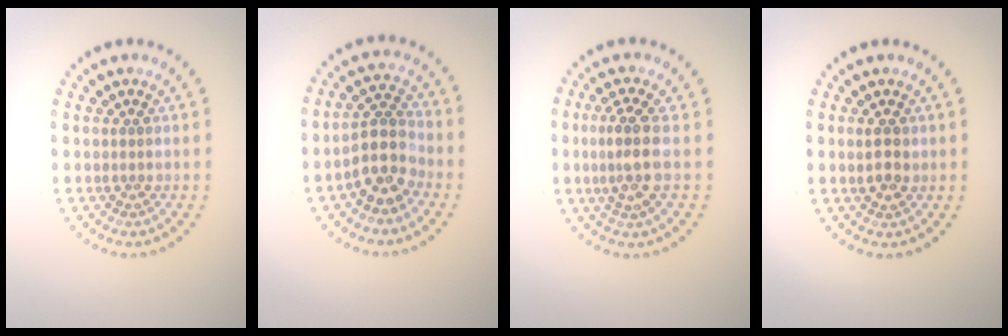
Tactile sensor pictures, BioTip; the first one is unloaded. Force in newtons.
{"total": 4.4, "press": 4.0, "slide": 1.8}
{"total": 3.3, "press": 2.9, "slide": 1.6}
{"total": 2.1, "press": 2.1, "slide": 0.2}